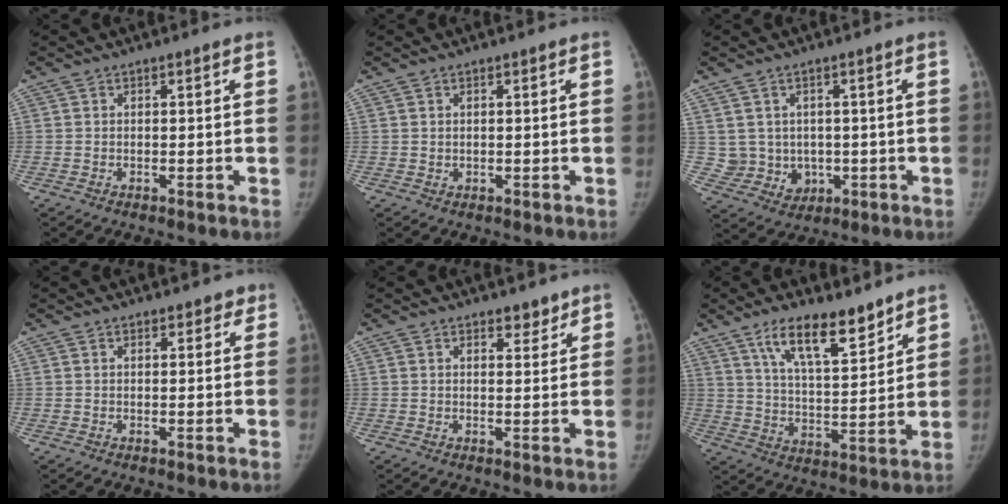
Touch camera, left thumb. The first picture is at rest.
{"total": 0.6, "force": [0.3, 0.4, 0.2], "torque": [0.001, -0.003, 0.005]}
{"total": 6.8, "force": [0.4, 6.4, 2.5], "torque": [-0.015, -0.002, 0.025]}
{"total": 1.8, "force": [1.3, 1.1, 0.7], "torque": [0.011, -0.004, 0.010]}
{"total": 2.6, "force": [2.0, 1.3, 1.1], "torque": [0.000, -0.014, 0.028]}
{"total": 13.2, "force": [9.0, 4.5, 8.5], "torque": [-0.120, -0.054, 0.161]}